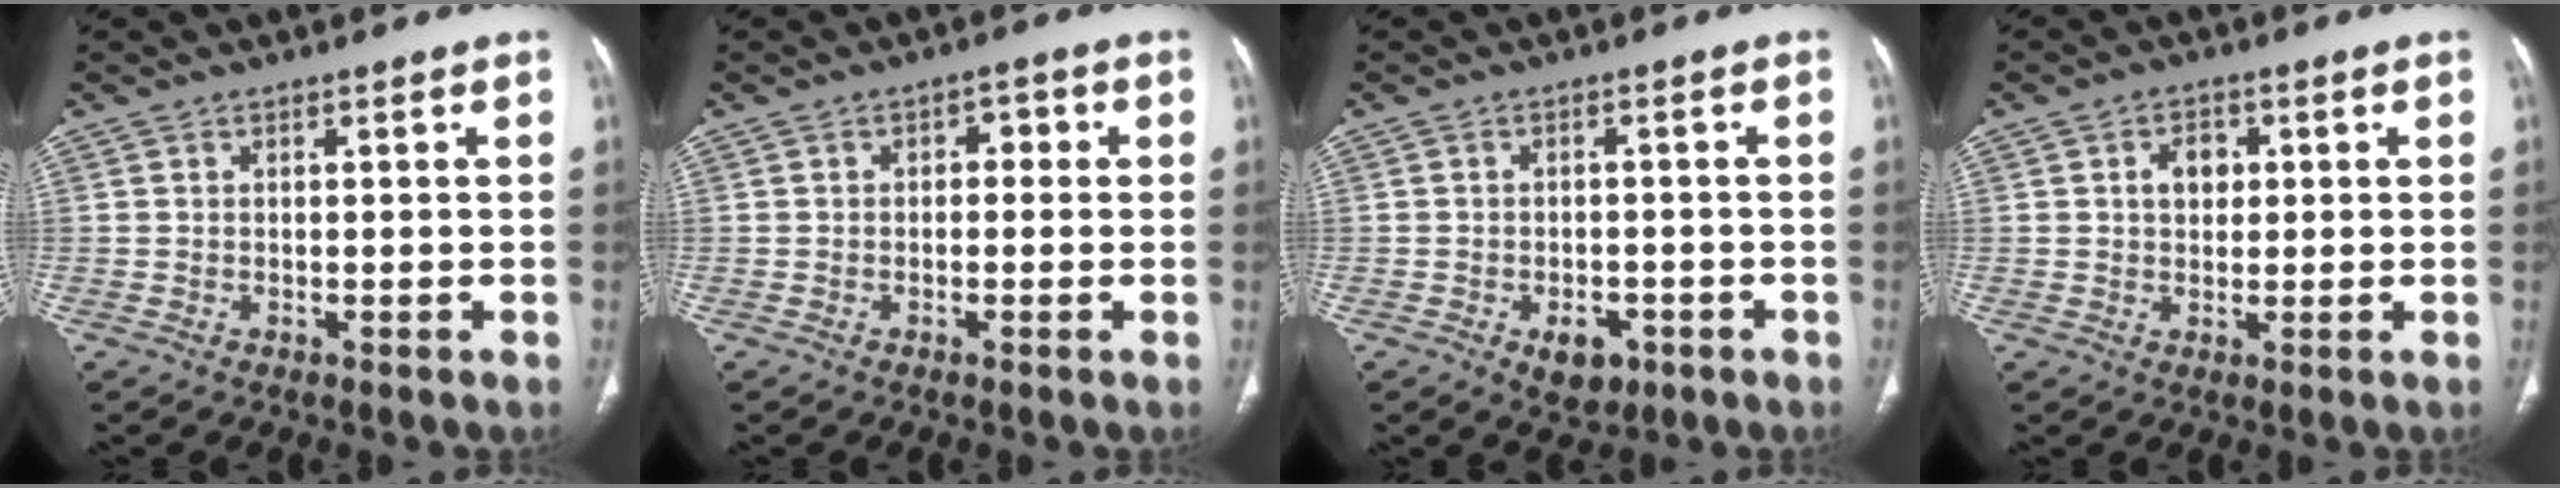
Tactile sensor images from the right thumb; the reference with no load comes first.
{"total": 2.6, "force": [0.2, 1.8, 1.9], "torque": [-0.011, 0.011, -0.006]}
{"total": 5.2, "force": [-2.4, 3.3, 3.2], "torque": [-0.033, 0.009, -0.027]}
{"total": 4.2, "force": [1.0, 3.1, 2.7], "torque": [-0.026, 0.002, 0.014]}